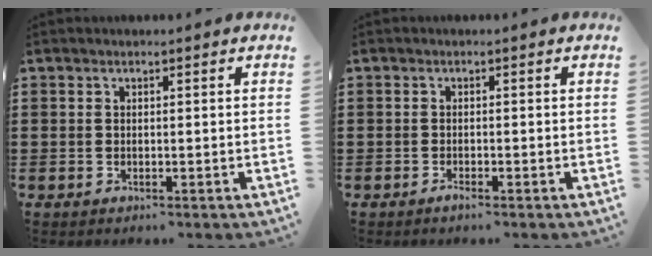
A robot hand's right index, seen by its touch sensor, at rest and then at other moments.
{"total": 0.9, "force": [-0.8, 0.0, 0.3], "torque": [-0.008, -0.005, -0.015]}